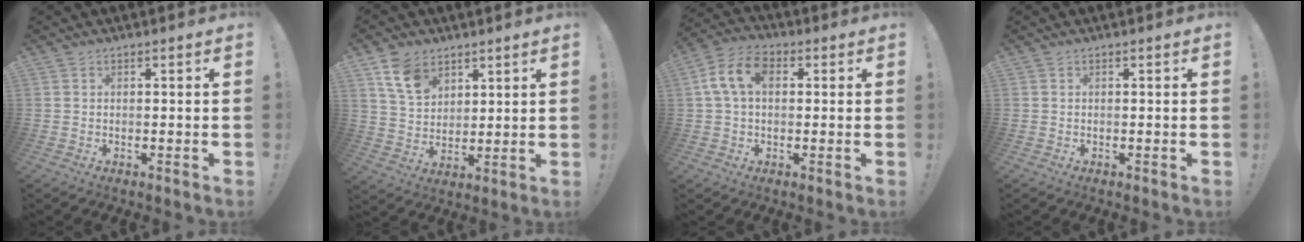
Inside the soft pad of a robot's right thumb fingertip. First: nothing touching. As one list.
[{"total": 10.8, "force": [6.5, 7.1, 4.9], "torque": [-0.082, -0.029, 0.128]}, {"total": 10.5, "force": [2.2, 6.7, 7.8], "torque": [-0.147, 0.011, 0.045]}, {"total": 0.0}]